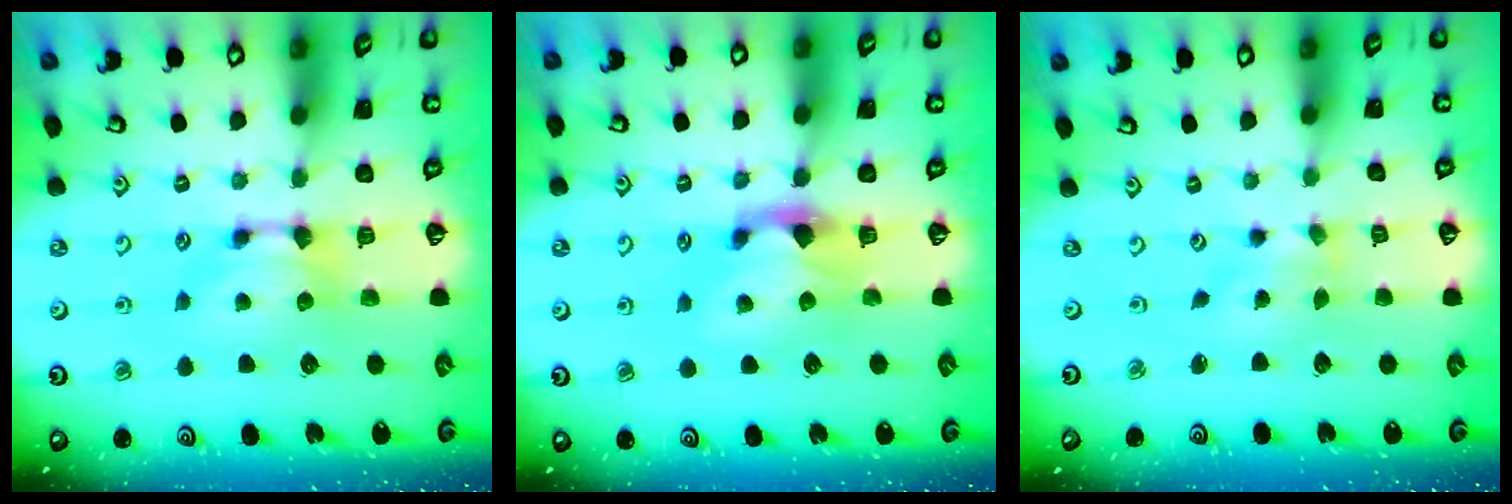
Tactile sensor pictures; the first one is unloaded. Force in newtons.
{"total": 1.8, "press": 1.2, "slide": 1.4}
{"total": 1.7, "press": 1.3, "slide": 1.1}